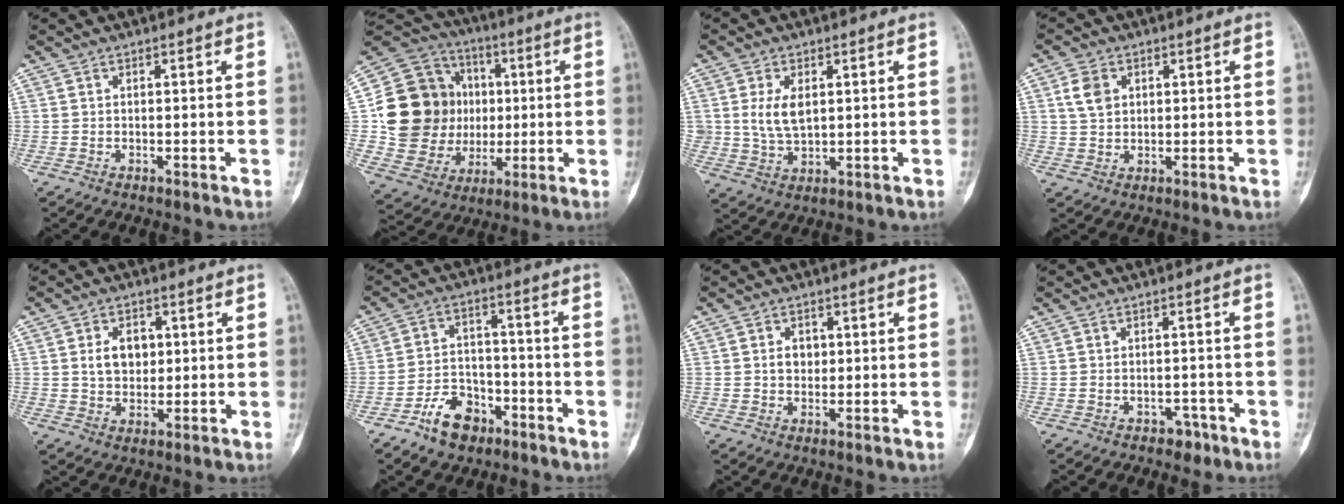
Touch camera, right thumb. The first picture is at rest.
{"total": 21.7, "force": [1.5, 18.8, 10.7], "torque": [-0.157, 0.030, 0.046]}
{"total": 6.5, "force": [1.4, 3.9, 5.0], "torque": [-0.087, -0.008, 0.036]}
{"total": 4.8, "force": [1.6, 3.7, 2.7], "torque": [-0.035, -0.001, 0.030]}
{"total": 6.6, "force": [1.2, 4.9, 4.3], "torque": [-0.048, -0.004, 0.021]}
{"total": 8.8, "force": [-5.5, 5.6, 4.1], "torque": [-0.046, 0.045, -0.096]}
{"total": 3.2, "force": [0.4, 2.5, 1.9], "torque": [-0.014, 0.003, 0.007]}
{"total": 2.7, "force": [-1.7, 1.9, 1.0], "torque": [-0.001, 0.014, -0.019]}